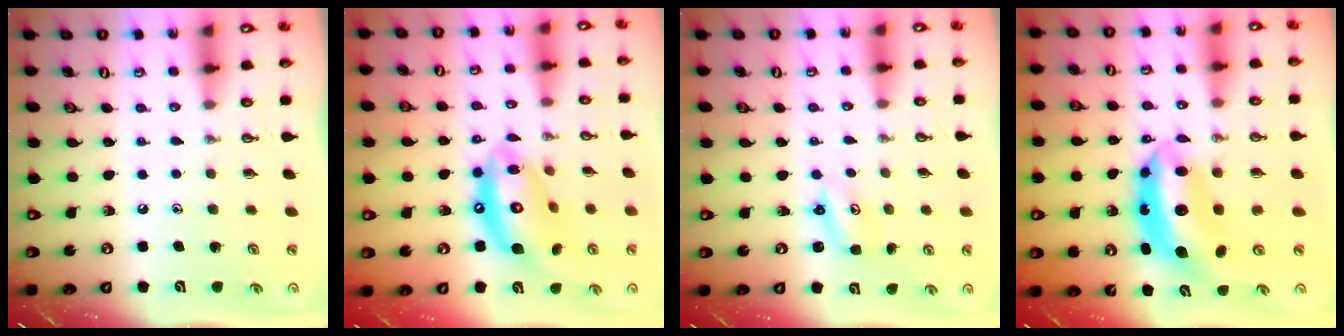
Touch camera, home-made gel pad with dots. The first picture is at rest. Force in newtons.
{"total": 16.1, "press": 16.1, "slide": 1.5}
{"total": 2.9, "press": 2.9, "slide": 0.3}
{"total": 8.7, "press": 8.7, "slide": 0.7}